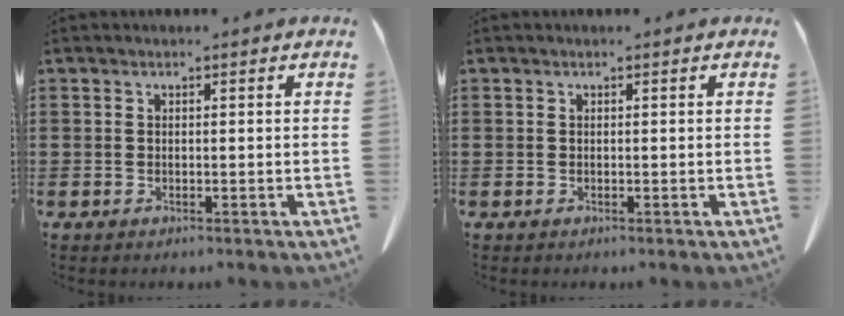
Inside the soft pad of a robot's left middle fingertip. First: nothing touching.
{"total": 0.0}